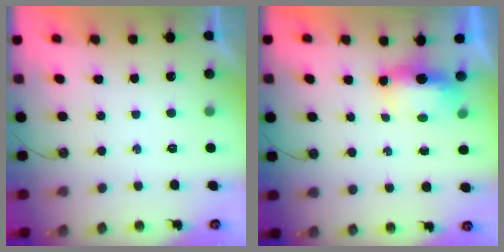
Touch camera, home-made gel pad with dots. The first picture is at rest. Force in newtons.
{"total": 6.1, "press": 6.0, "slide": 1.2}